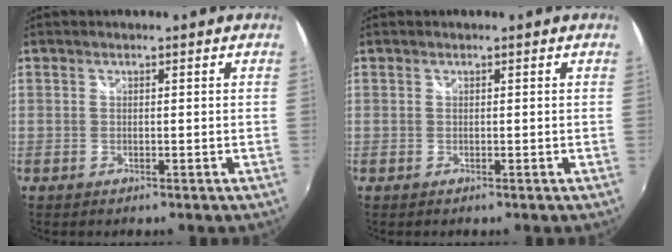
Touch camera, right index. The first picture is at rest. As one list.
[{"total": 0.0}]